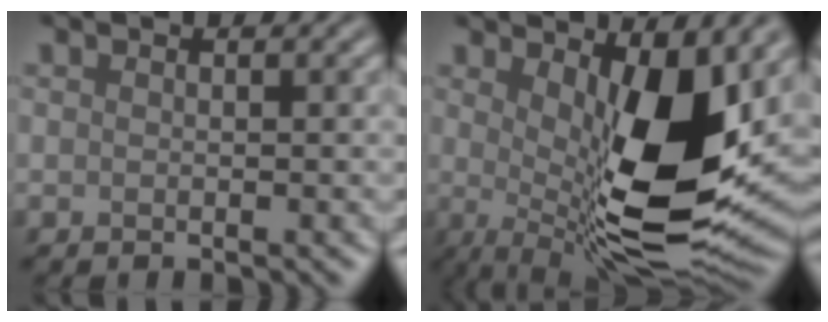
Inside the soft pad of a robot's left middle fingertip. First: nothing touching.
{"total": 12.3, "force": [1.3, 4.1, 11.5], "torque": [-0.169, -0.025, 0.027]}